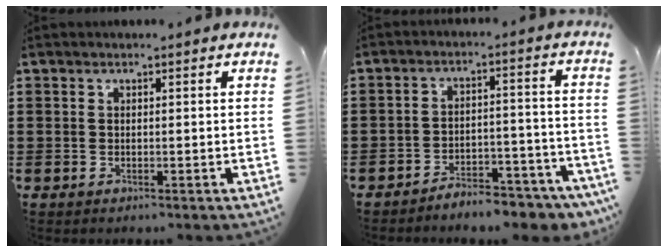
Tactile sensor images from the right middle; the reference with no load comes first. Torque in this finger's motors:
{"motor_torque": [1.61, -0.52, 0.25, 0.11]}